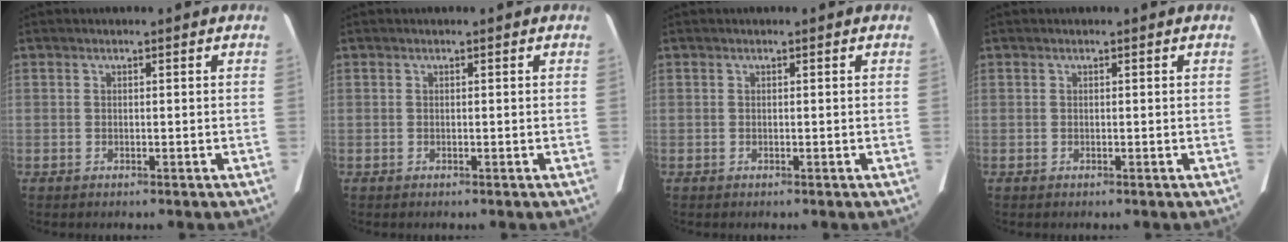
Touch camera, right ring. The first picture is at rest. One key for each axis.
{"total": 0.0}
{"total": 0.0}
{"total": 0.0}